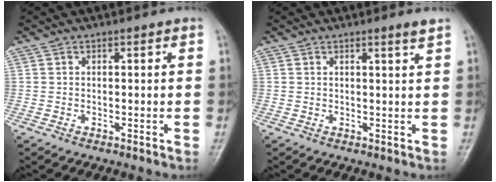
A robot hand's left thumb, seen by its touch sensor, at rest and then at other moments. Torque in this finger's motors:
{"motor_torque": [0.10, -0.06, 0.06, -0.24, 0.02]}